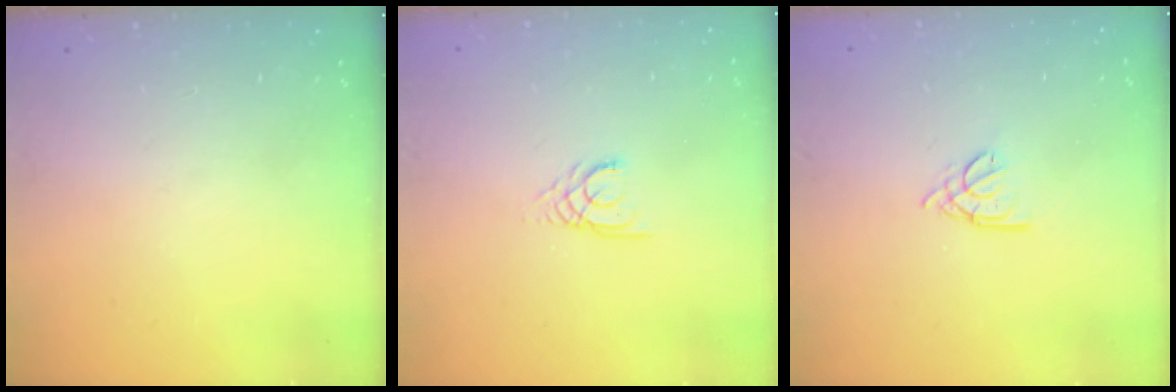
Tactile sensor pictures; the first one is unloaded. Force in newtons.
{"total": 2.2, "press": 2.2, "slide": 0.2}
{"total": 2.8, "press": 2.7, "slide": 0.5}